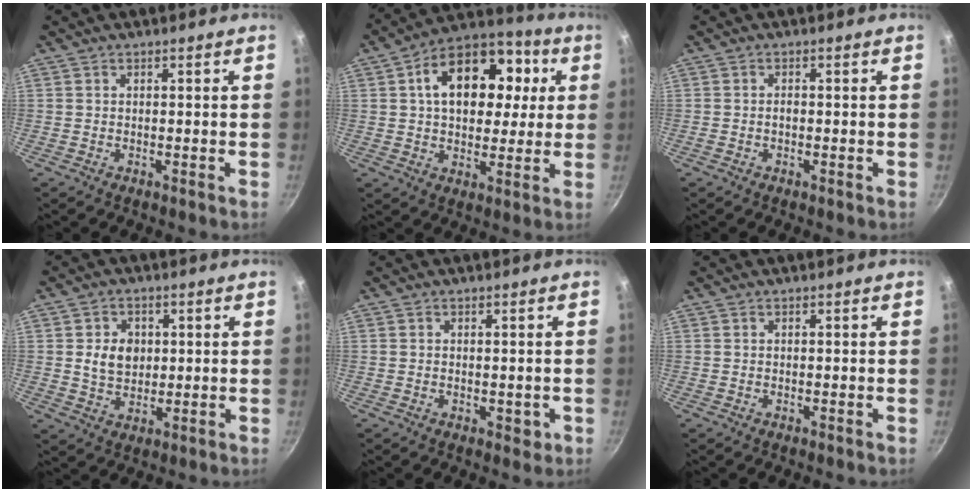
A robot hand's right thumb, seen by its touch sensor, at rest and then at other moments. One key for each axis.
{"total": 19.1, "fx": 4.4, "fy": 13.0, "fz": 13.4, "tx": -0.178, "ty": 0.018, "tz": 0.054}
{"total": 0.8, "fx": -0.2, "fy": 0.5, "fz": 0.6, "tx": -0.011, "ty": 0.004, "tz": -0.005}
{"total": 6.4, "fx": 1.0, "fy": 5.1, "fz": 3.8, "tx": -0.042, "ty": -0.005, "tz": 0.018}
{"total": 2.2, "fx": -0.4, "fy": 1.3, "fz": 1.7, "tx": -0.018, "ty": -0.002, "tz": -0.005}
{"total": 0.0}